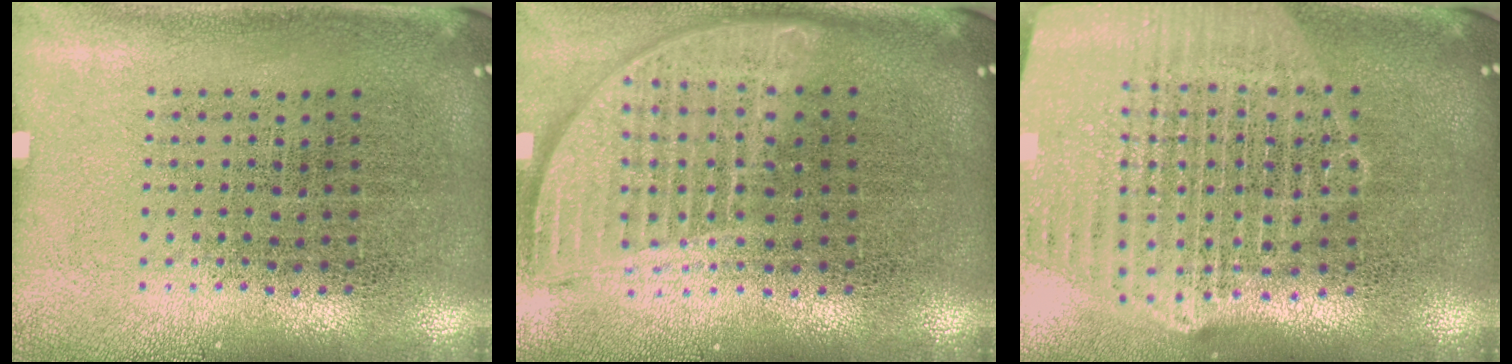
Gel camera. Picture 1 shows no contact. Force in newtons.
{"total": 1.8, "press": 1.5, "slide": 1.0}
{"total": 2.7, "press": 2.3, "slide": 1.5}